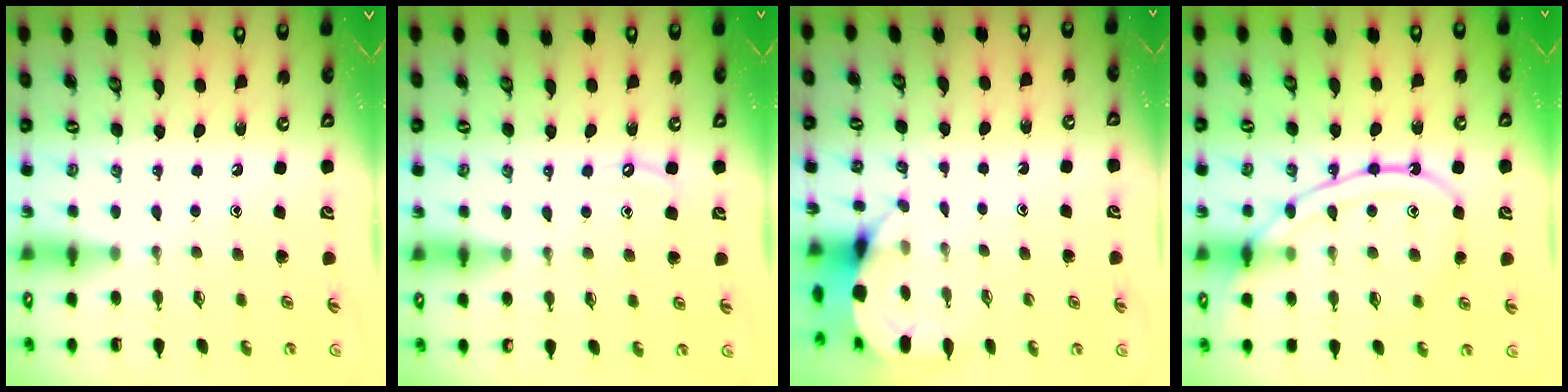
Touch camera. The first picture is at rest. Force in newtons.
{"total": 4.3, "press": 4.3, "slide": 0.6}
{"total": 3.7, "press": 3.7, "slide": 0.2}
{"total": 11.9, "press": 11.9, "slide": 1.4}